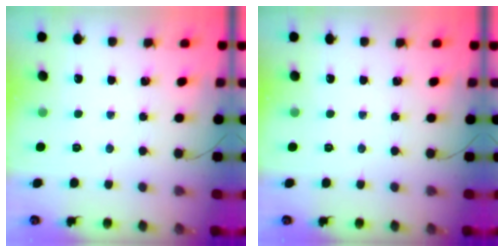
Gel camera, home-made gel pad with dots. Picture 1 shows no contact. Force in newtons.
{"total": 0.0}